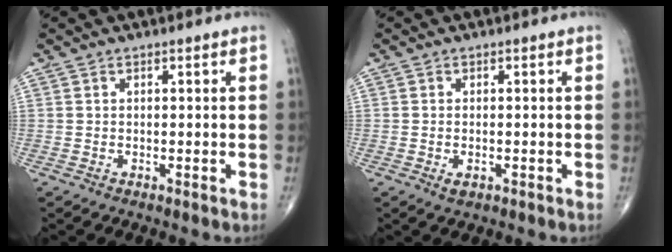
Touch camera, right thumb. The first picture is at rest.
{"total": 1.8, "force": [-0.7, 1.0, 1.4], "torque": [-0.025, 0.000, -0.008]}